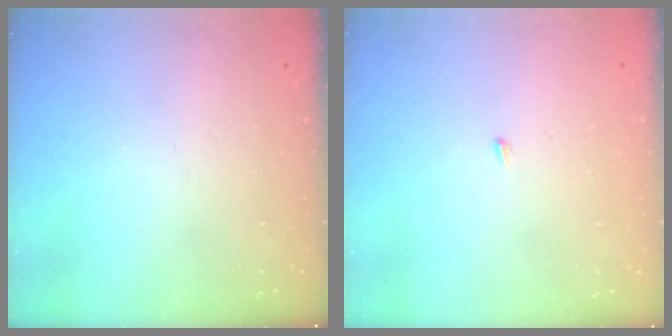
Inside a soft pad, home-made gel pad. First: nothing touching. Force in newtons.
{"total": 3.3, "press": 3.3, "slide": 0.2}